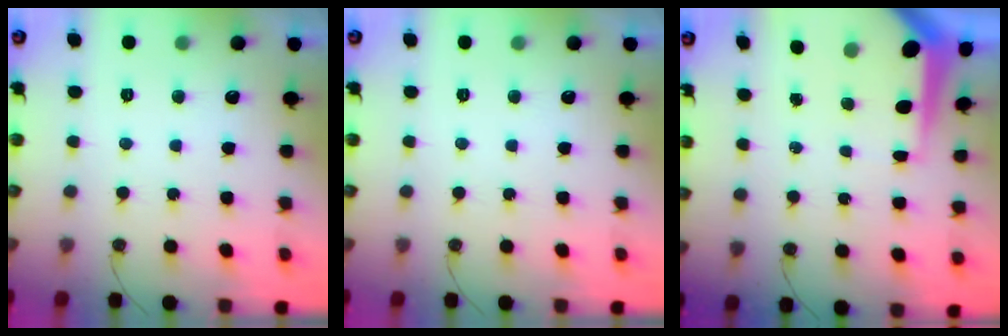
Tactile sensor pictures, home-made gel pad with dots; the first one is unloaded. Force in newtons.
{"total": 0.0}
{"total": 7.8, "press": 7.8, "slide": 0.5}